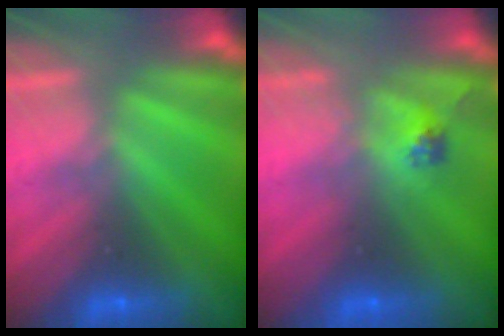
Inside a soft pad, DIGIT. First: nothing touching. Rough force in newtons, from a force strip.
{"total": 2.4}